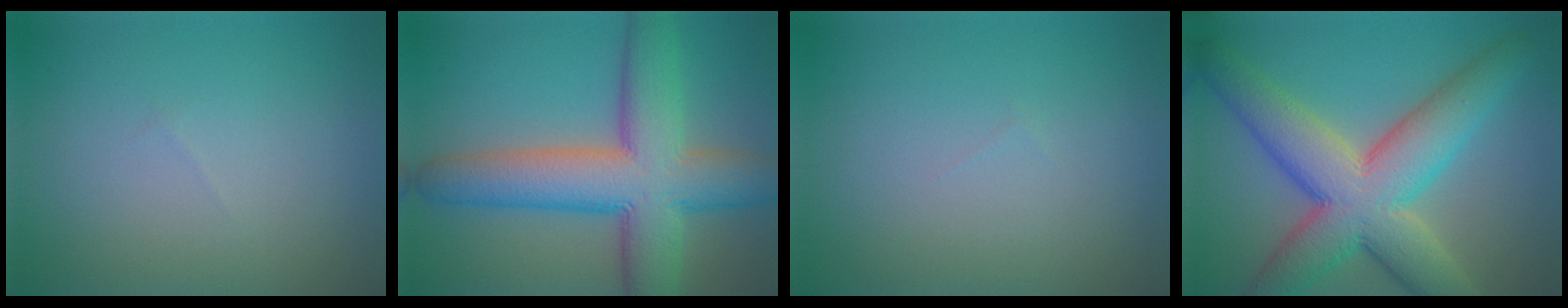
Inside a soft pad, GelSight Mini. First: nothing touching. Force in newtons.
{"total": 10.7, "press": 10.7, "slide": 0.4}
{"total": 0.0}
{"total": 10.7, "press": 10.7, "slide": 0.6}